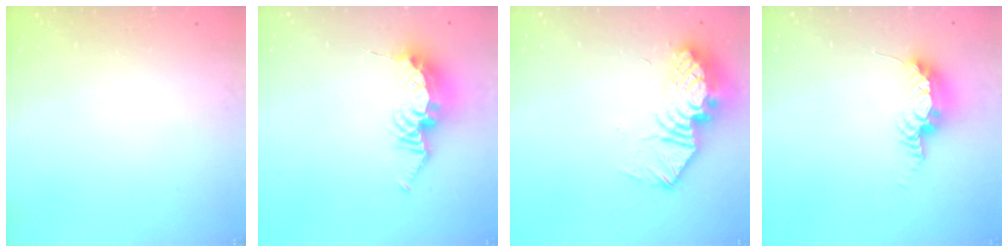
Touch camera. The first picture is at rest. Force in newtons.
{"total": 11.6, "press": 11.6, "slide": 1.0}
{"total": 18.7, "press": 16.6, "slide": 8.7}
{"total": 12.1, "press": 9.4, "slide": 7.5}